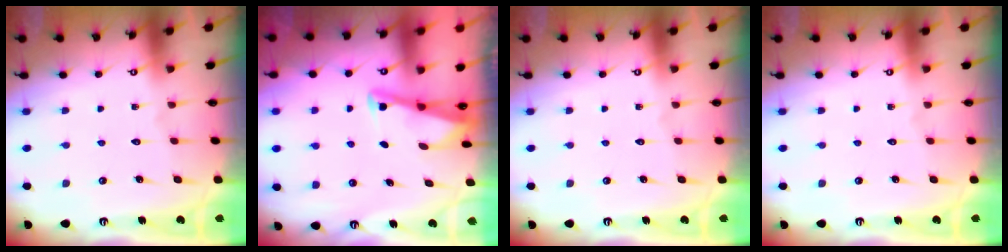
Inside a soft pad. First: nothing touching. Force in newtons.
{"total": 2.9, "press": 2.9, "slide": 0.3}
{"total": 0.0}
{"total": 0.0}